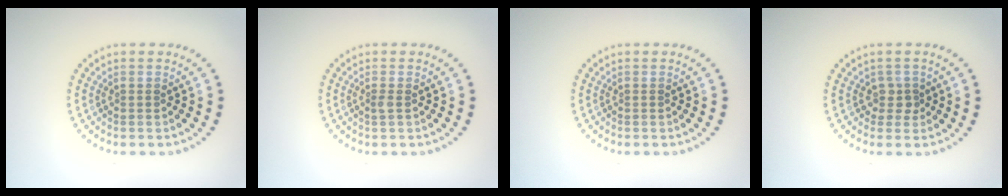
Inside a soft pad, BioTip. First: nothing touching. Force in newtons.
{"total": 0.6, "press": 0.5, "slide": 0.3}
{"total": 0.0}
{"total": 1.4, "press": 1.1, "slide": 0.8}